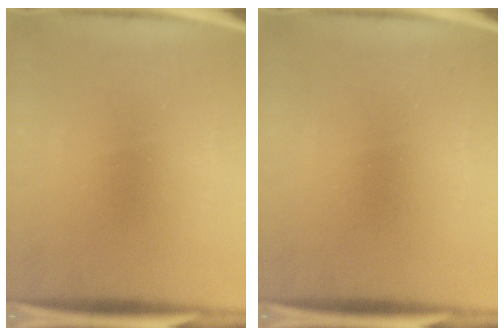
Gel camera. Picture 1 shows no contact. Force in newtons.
{"total": 0.0}